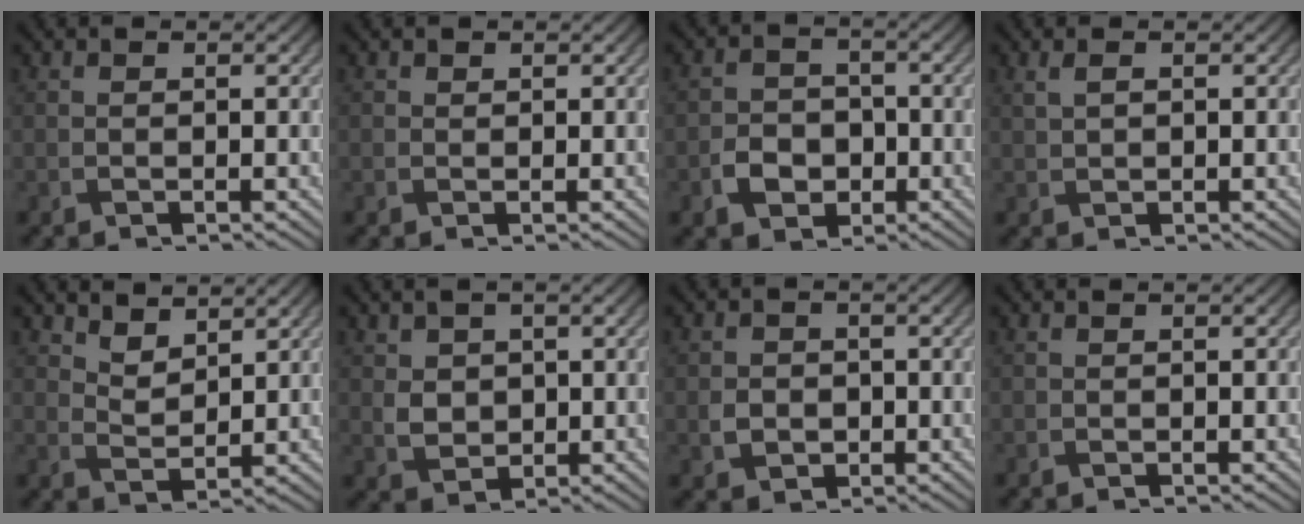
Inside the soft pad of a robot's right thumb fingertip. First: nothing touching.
{"total": 0.7, "force": [0.6, 0.5, 0.1], "torque": [0.000, -0.003, 0.010]}
{"total": 4.4, "force": [-1.7, 3.4, 2.1], "torque": [-0.036, -0.003, -0.032]}
{"total": 1.8, "force": [0.7, 0.9, 1.4], "torque": [-0.037, 0.003, 0.018]}
{"total": 3.8, "force": [2.9, 1.8, 1.8], "torque": [-0.042, -0.008, 0.059]}
{"total": 3.2, "force": [0.7, 2.6, 1.7], "torque": [-0.046, -0.004, 0.016]}
{"total": 2.8, "force": [-0.5, 2.5, 1.2], "torque": [-0.027, -0.005, -0.012]}
{"total": 0.0}